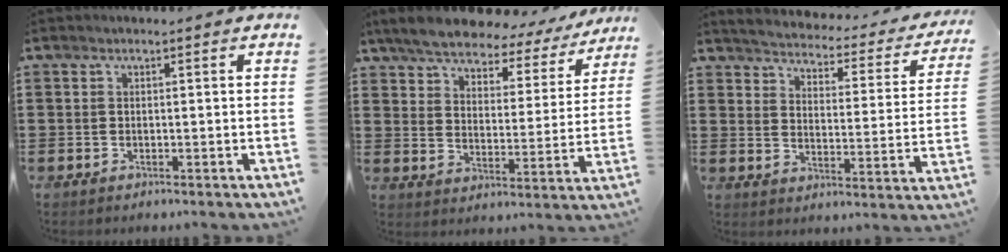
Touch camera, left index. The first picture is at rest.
{"total": 6.1, "force": [5.6, 1.3, 1.9], "torque": [-0.067, -0.031, 0.095]}
{"total": 2.6, "force": [2.5, -0.1, 0.2], "torque": [-0.027, -0.028, 0.032]}